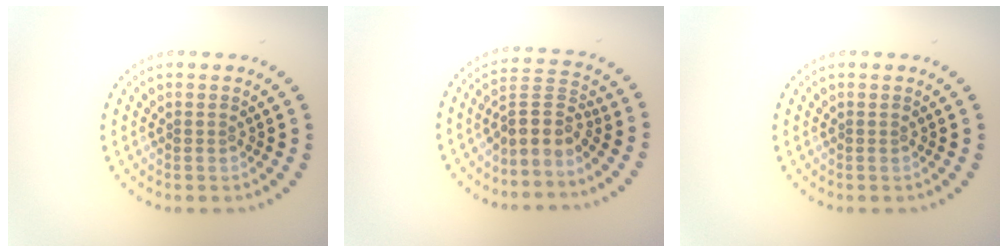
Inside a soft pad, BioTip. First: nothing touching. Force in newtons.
{"total": 3.1, "press": 2.2, "slide": 2.1}
{"total": 0.0}